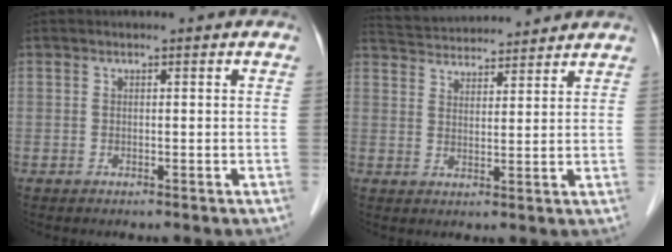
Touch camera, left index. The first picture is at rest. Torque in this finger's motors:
{"motor_torque": [-0.38, -0.81, 0.08, 0.02]}